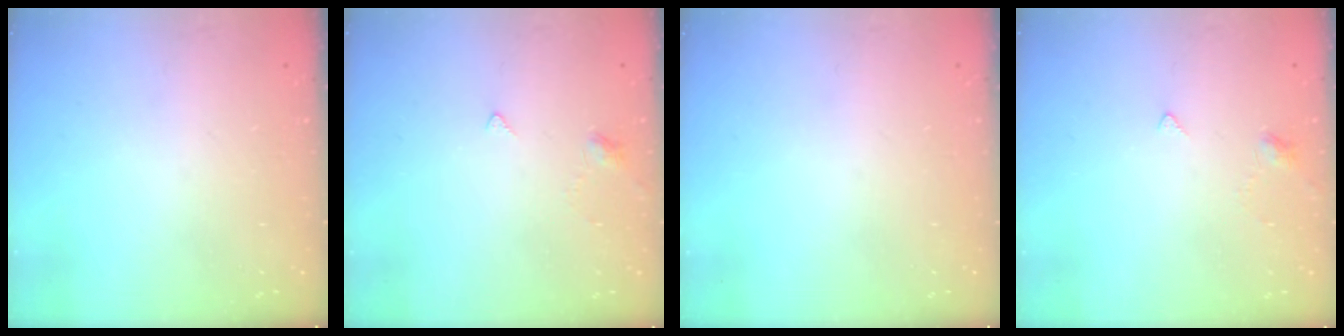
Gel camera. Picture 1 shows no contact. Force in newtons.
{"total": 2.4, "press": 2.4, "slide": 0.5}
{"total": 0.0}
{"total": 2.4, "press": 2.4, "slide": 0.5}